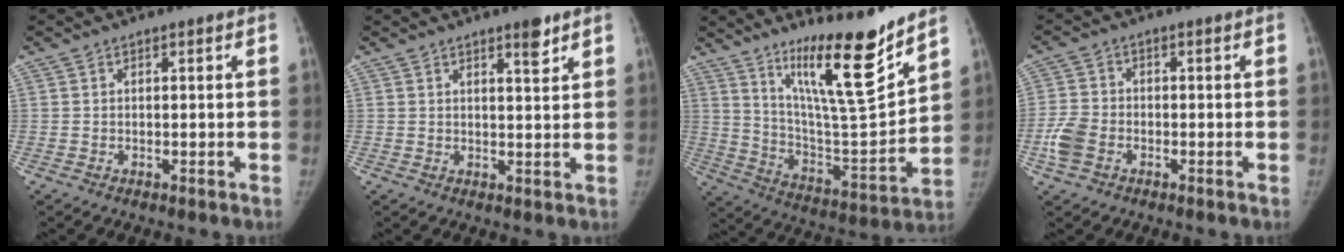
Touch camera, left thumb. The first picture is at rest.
{"total": 3.6, "force": [2.5, 0.8, 2.4], "torque": [-0.029, -0.017, 0.037]}
{"total": 19.0, "force": [13.6, 2.2, 13.0], "torque": [-0.177, -0.103, 0.239]}
{"total": 5.4, "force": [-2.2, 3.8, 3.2], "torque": [-0.072, 0.009, -0.047]}